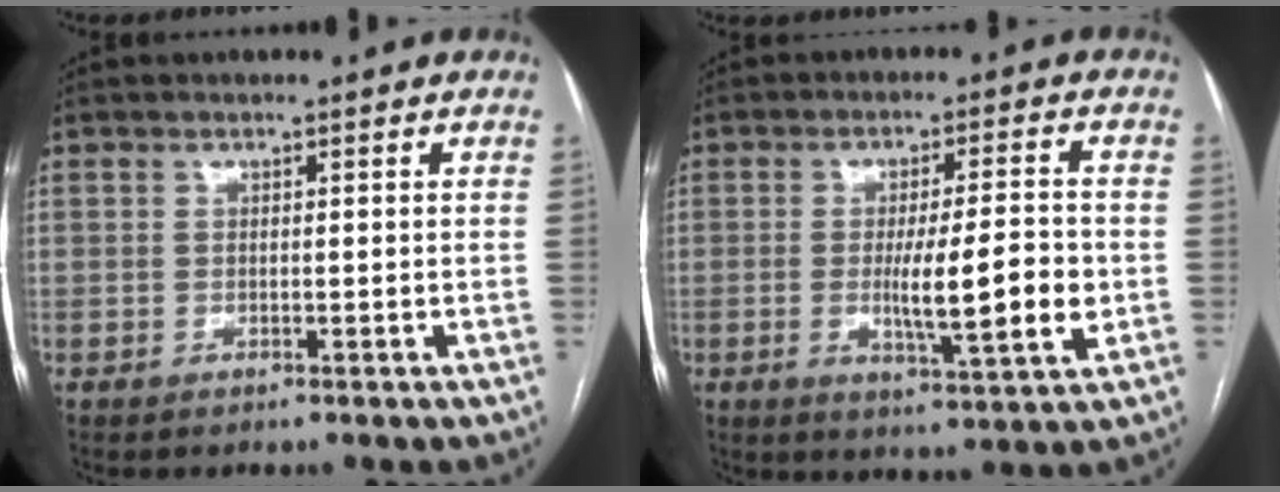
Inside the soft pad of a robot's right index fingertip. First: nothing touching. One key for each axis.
{"total": 10.6, "fx": -1.6, "fy": 1.0, "fz": 10.5, "tx": -0.168, "ty": -0.014, "tz": -0.026}